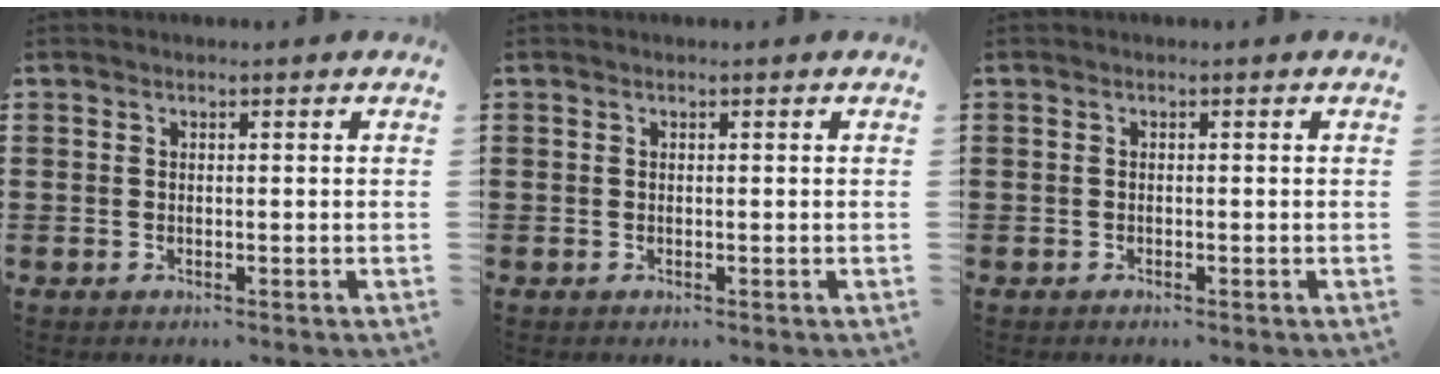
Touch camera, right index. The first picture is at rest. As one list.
[{"total": 0.0}, {"total": 0.0}]